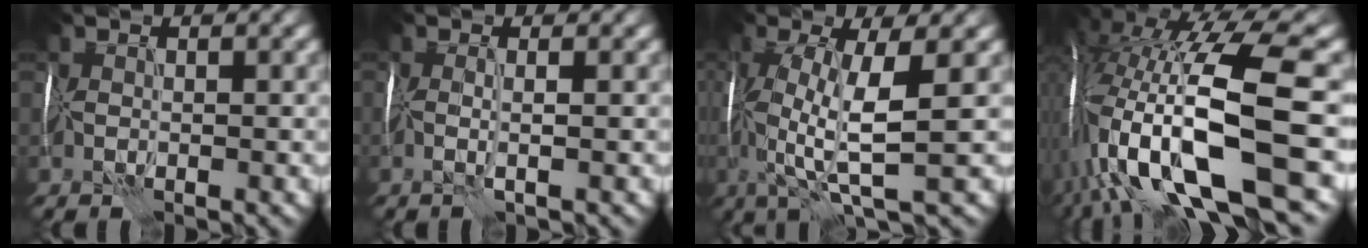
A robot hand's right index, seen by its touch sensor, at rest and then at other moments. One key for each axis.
{"total": 1.3, "fx": -0.1, "fy": 0.2, "fz": 1.3, "tx": -0.017, "ty": -0.001, "tz": -0.006}
{"total": 7.0, "fx": -0.2, "fy": 1.6, "fz": 6.8, "tx": -0.142, "ty": -0.001, "tz": -0.003}
{"total": 17.1, "fx": -4.0, "fy": 5.7, "fz": 15.7, "tx": -0.277, "ty": -0.011, "tz": -0.061}